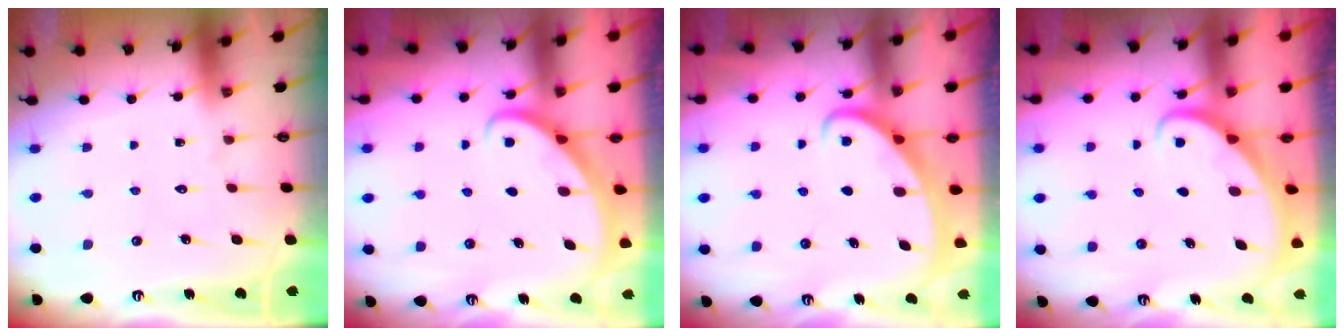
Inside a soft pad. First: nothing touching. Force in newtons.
{"total": 2.7, "press": 2.7, "slide": 0.2}
{"total": 2.5, "press": 2.5, "slide": 0.3}
{"total": 2.2, "press": 2.2, "slide": 0.2}